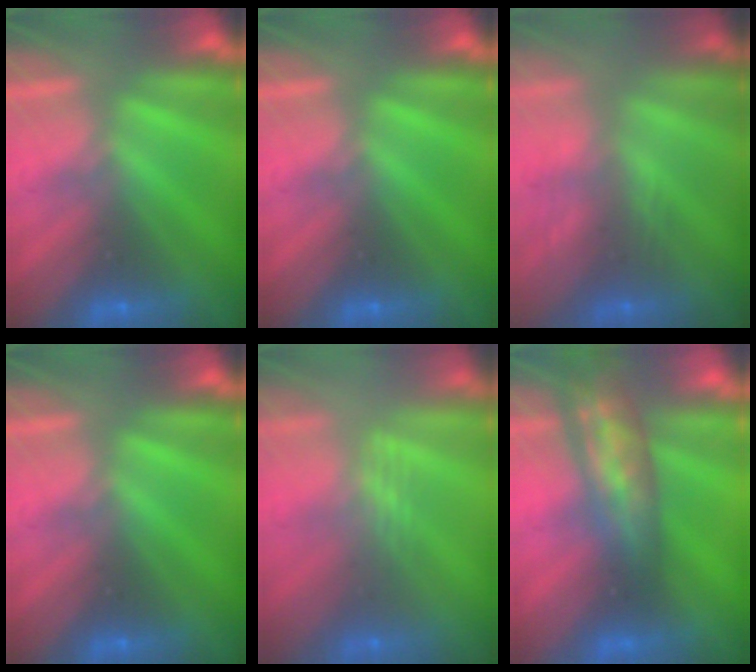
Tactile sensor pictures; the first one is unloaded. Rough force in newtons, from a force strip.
{"total": 0.0}
{"total": 2.9}
{"total": 0.0}
{"total": 2.4}
{"total": 2.9}